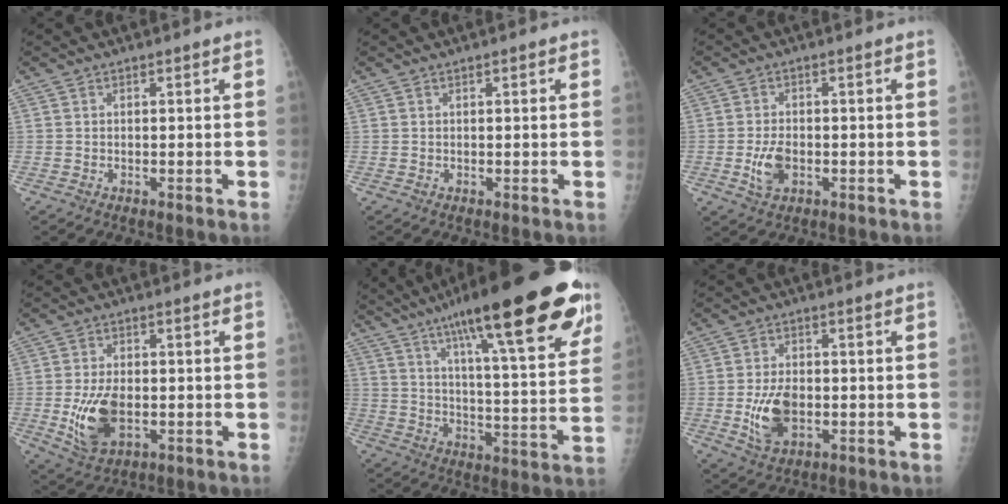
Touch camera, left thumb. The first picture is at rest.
{"total": 0.7, "force": [0.3, 0.2, 0.6], "torque": [-0.010, 0.001, 0.003]}
{"total": 4.6, "force": [-1.3, 2.7, 3.5], "torque": [-0.069, 0.004, -0.019]}
{"total": 9.1, "force": [-1.7, 5.1, 7.3], "torque": [-0.136, -0.004, -0.021]}
{"total": 29.7, "force": [17.7, 6.2, 23.0], "torque": [-0.323, -0.033, 0.262]}
{"total": 7.7, "force": [-1.6, 4.5, 6.0], "torque": [-0.109, 0.001, -0.021]}